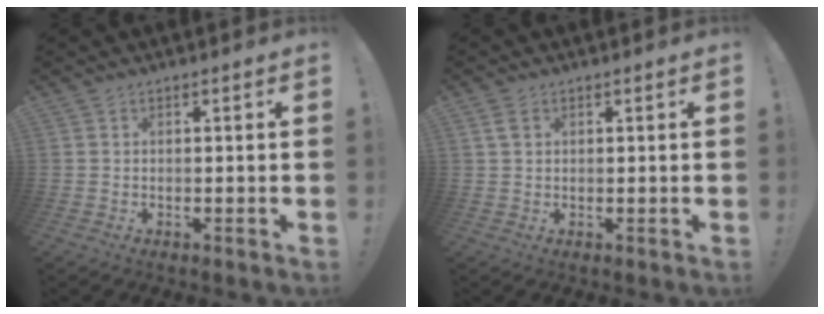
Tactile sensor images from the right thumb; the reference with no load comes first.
{"total": 2.4, "force": [1.2, 1.4, 1.6], "torque": [-0.026, 0.001, 0.021]}